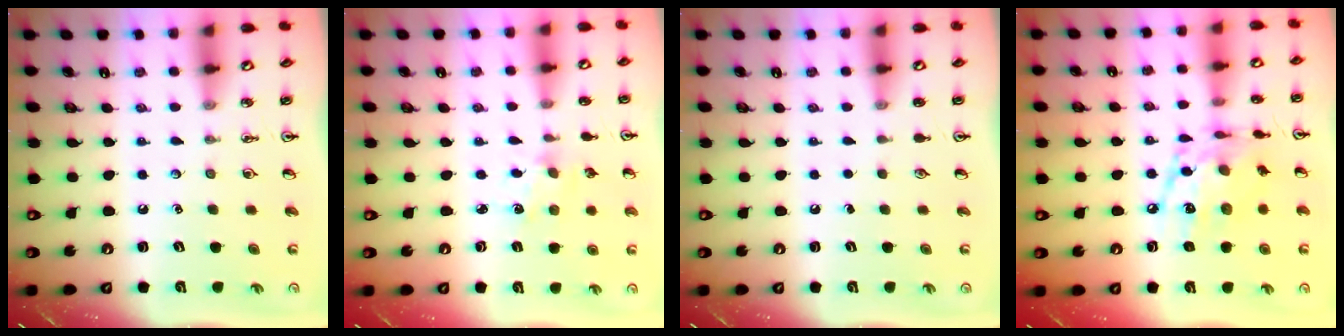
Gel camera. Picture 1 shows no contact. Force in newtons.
{"total": 1.8, "press": 1.7, "slide": 0.4}
{"total": 0.0}
{"total": 13.8, "press": 13.7, "slide": 1.0}